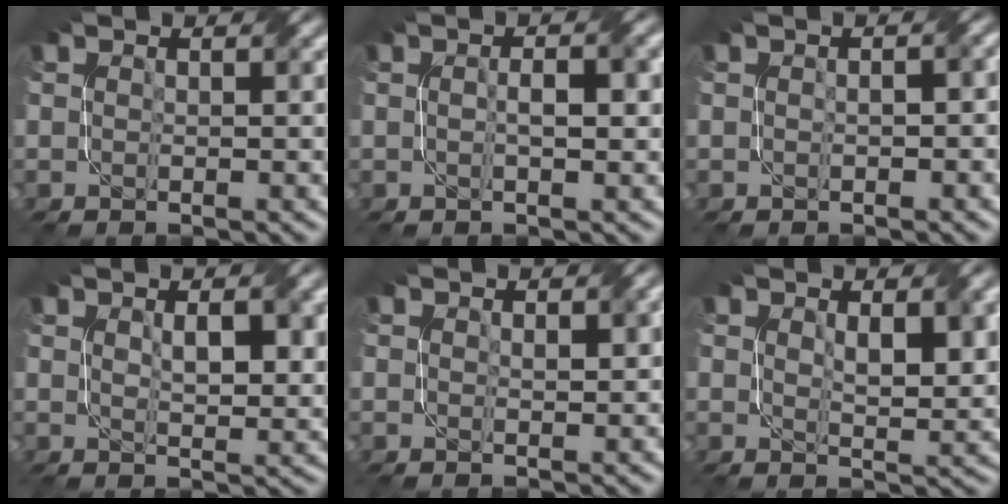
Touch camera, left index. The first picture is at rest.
{"total": 2.8, "force": [0.1, 0.8, 2.7], "torque": [-0.038, 0.001, -0.003]}
{"total": 1.8, "force": [0.0, 0.7, 1.6], "torque": [-0.026, 0.000, 0.002]}
{"total": 3.9, "force": [1.2, 1.4, 3.5], "torque": [-0.062, -0.002, 0.025]}
{"total": 1.1, "force": [0.5, 0.3, 1.0], "torque": [-0.015, 0.000, 0.011]}
{"total": 3.7, "force": [1.2, 1.3, 3.2], "torque": [-0.058, -0.005, 0.025]}